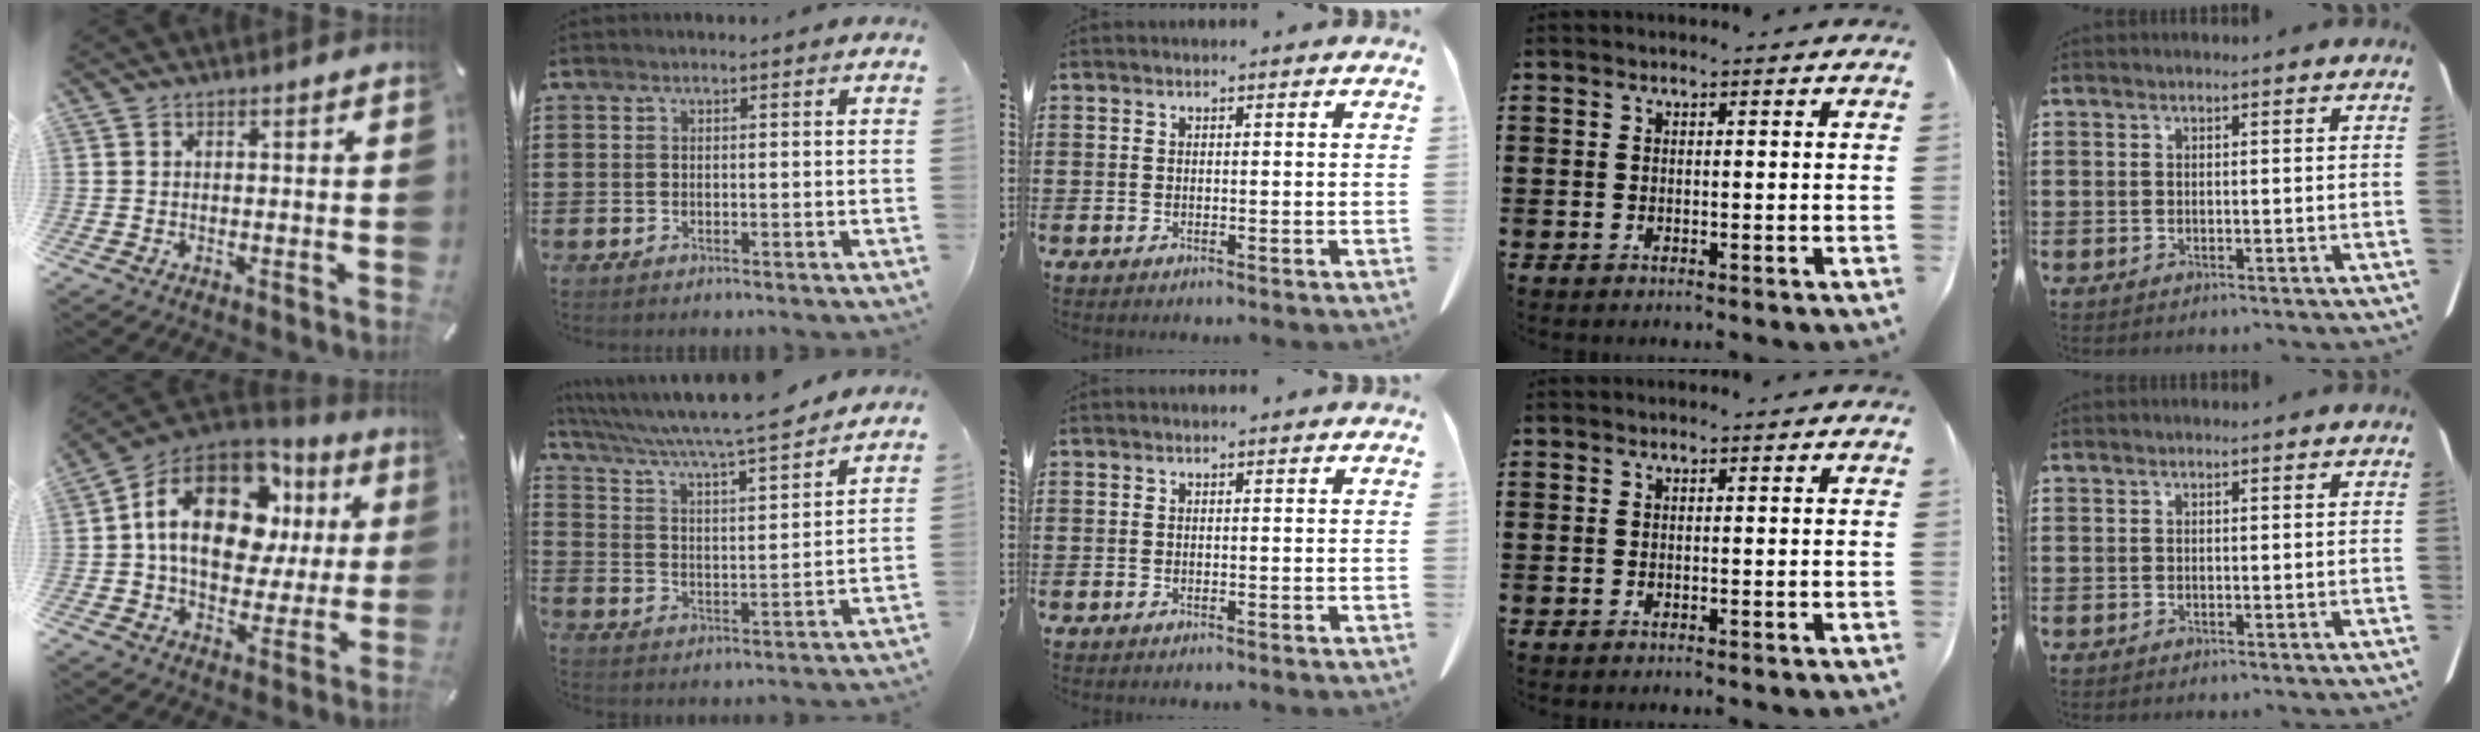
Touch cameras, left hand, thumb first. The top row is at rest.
{"thumb": {"total": 20.9, "force": [6.0, 13.9, 14.3], "torque": [-0.251, -0.015, 0.104]}, "index": {"total": 6.3, "force": [5.7, -0.3, 2.7], "torque": [-0.077, -0.041, 0.090]}}